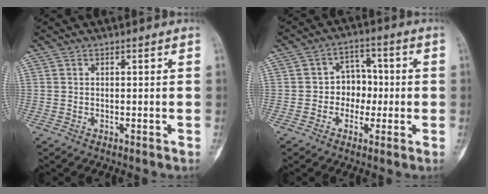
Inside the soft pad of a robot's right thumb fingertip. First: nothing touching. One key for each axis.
{"total": 6.5, "fx": -0.7, "fy": 5.4, "fz": 3.6, "tx": -0.007, "ty": 0.019, "tz": -0.022}